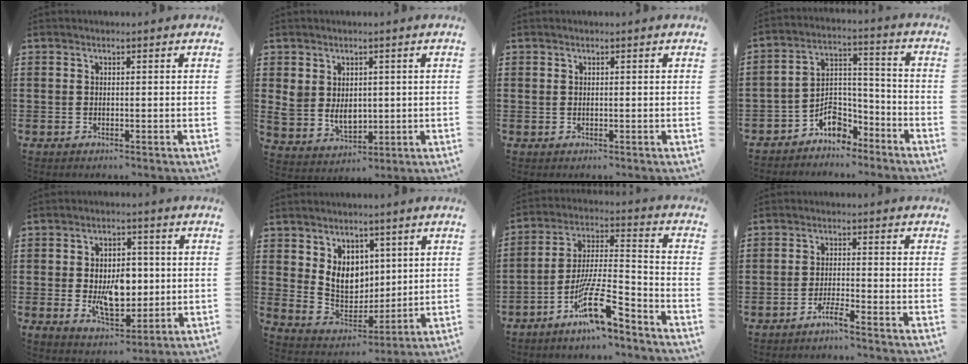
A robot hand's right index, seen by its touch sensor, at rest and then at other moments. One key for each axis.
{"total": 5.0, "fx": 0.8, "fy": 4.2, "fz": 2.7, "tx": -0.063, "ty": 0.012, "tz": 0.018}
{"total": 0.0}
{"total": 6.3, "fx": -4.9, "fy": 3.1, "fz": 2.2, "tx": -0.039, "ty": 0.012, "tz": -0.096}
{"total": 8.1, "fx": -0.1, "fy": 5.2, "fz": 6.2, "tx": -0.101, "ty": 0.006, "tz": -0.006}
{"total": 7.3, "fx": 2.7, "fy": 5.9, "fz": 3.5, "tx": -0.073, "ty": 0.004, "tz": 0.051}
{"total": 12.4, "fx": -8.5, "fy": 2.0, "fz": 8.7, "tx": -0.164, "ty": 0.014, "tz": -0.161}
{"total": 2.9, "fx": -2.4, "fy": -0.1, "fz": 1.5, "tx": -0.034, "ty": 0.002, "tz": -0.047}